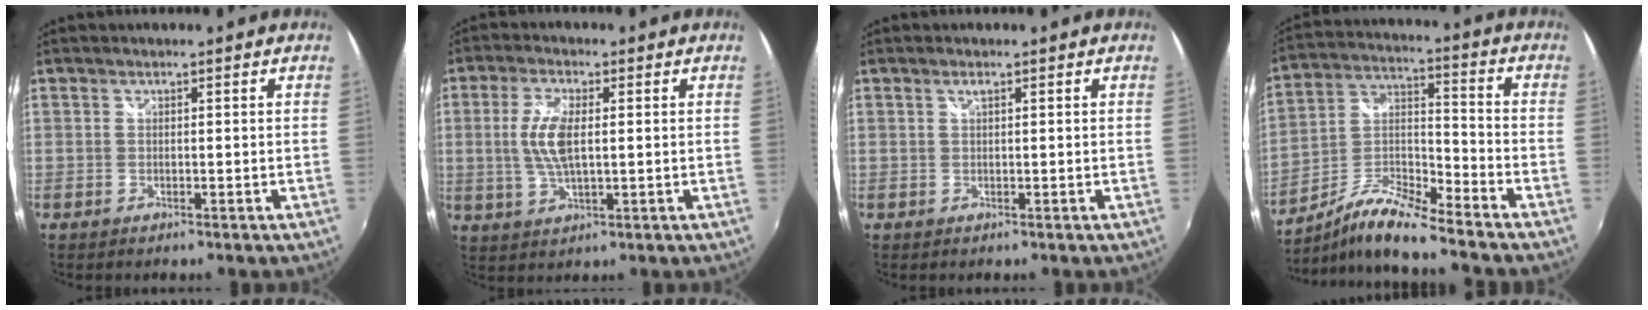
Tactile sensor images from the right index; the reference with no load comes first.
{"total": 7.2, "force": [0.6, 2.8, 6.6], "torque": [-0.135, 0.001, 0.014]}
{"total": 0.7, "force": [0.4, 0.0, 0.5], "torque": [-0.010, 0.003, 0.006]}
{"total": 11.2, "force": [-9.7, 0.4, 5.7], "torque": [-0.123, 0.012, -0.193]}